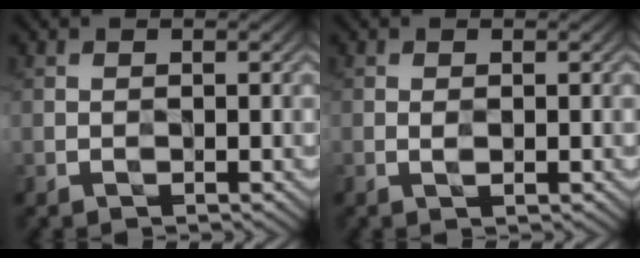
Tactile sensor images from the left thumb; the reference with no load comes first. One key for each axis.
{"total": 0.8, "fx": 0.0, "fy": 0.1, "fz": 0.8, "tx": -0.012, "ty": 0.005, "tz": 0.003}